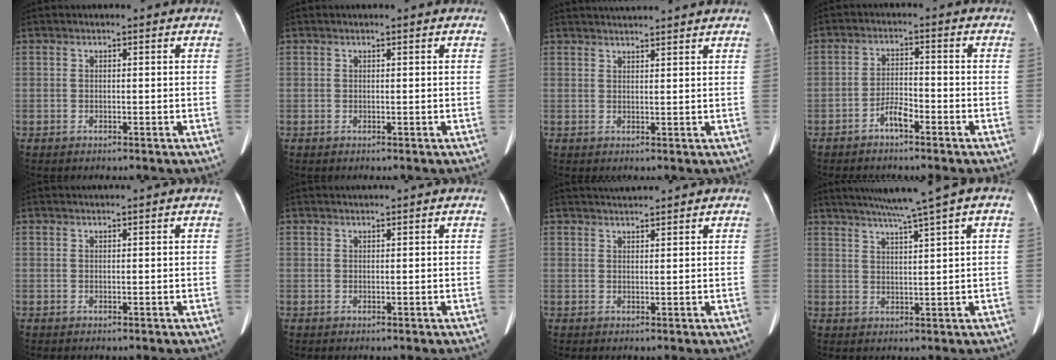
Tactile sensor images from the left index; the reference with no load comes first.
{"total": 0.5, "force": [0.5, 0.0, 0.2], "torque": [-0.003, 0.006, 0.008]}
{"total": 7.2, "force": [6.8, -0.6, 2.3], "torque": [-0.033, 0.030, 0.086]}
{"total": 3.1, "force": [-2.3, 0.8, 2.1], "torque": [-0.038, 0.006, -0.043]}
{"total": 2.3, "force": [2.1, -0.6, 0.7], "torque": [-0.008, 0.020, 0.037]}
{"total": 2.7, "force": [2.5, -0.7, 0.8], "torque": [-0.008, 0.022, 0.042]}
{"total": 4.5, "force": [4.3, -0.4, 1.2], "torque": [-0.019, 0.027, 0.068]}
{"total": 9.1, "force": [6.4, -1.6, 6.2], "torque": [-0.096, 0.019, 0.094]}